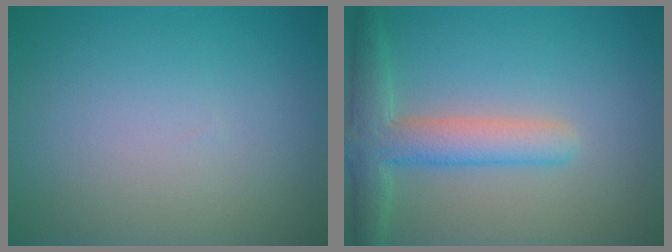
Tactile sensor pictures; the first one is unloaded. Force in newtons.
{"total": 4.5, "press": 4.5, "slide": 0.5}